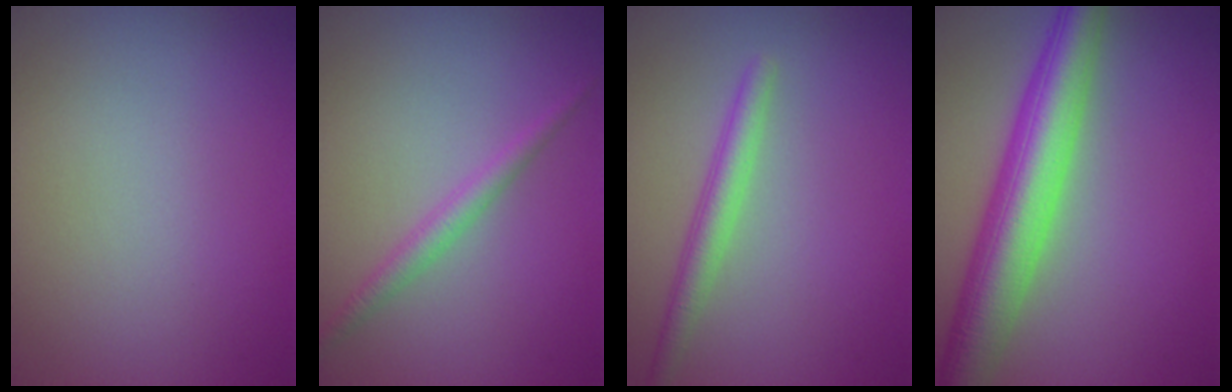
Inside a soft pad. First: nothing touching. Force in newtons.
{"total": 1.8, "press": 1.8, "slide": 0.0}
{"total": 2.4, "press": 2.4, "slide": 0.1}
{"total": 7.6, "press": 7.6, "slide": 0.2}